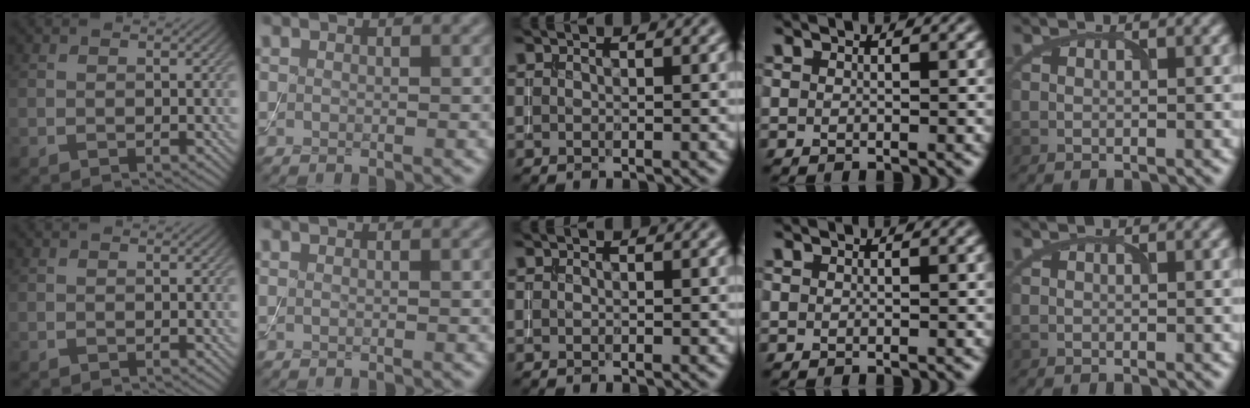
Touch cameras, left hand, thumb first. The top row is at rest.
{}